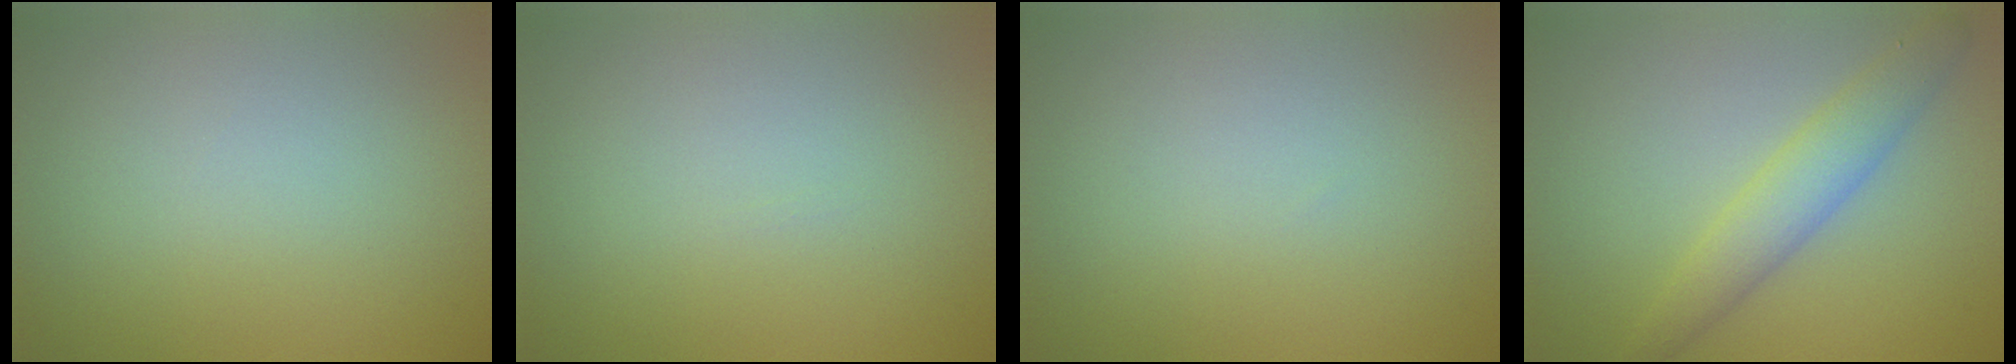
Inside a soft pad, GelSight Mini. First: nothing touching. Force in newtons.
{"total": 0.0}
{"total": 0.0}
{"total": 2.6, "press": 2.6, "slide": 0.0}